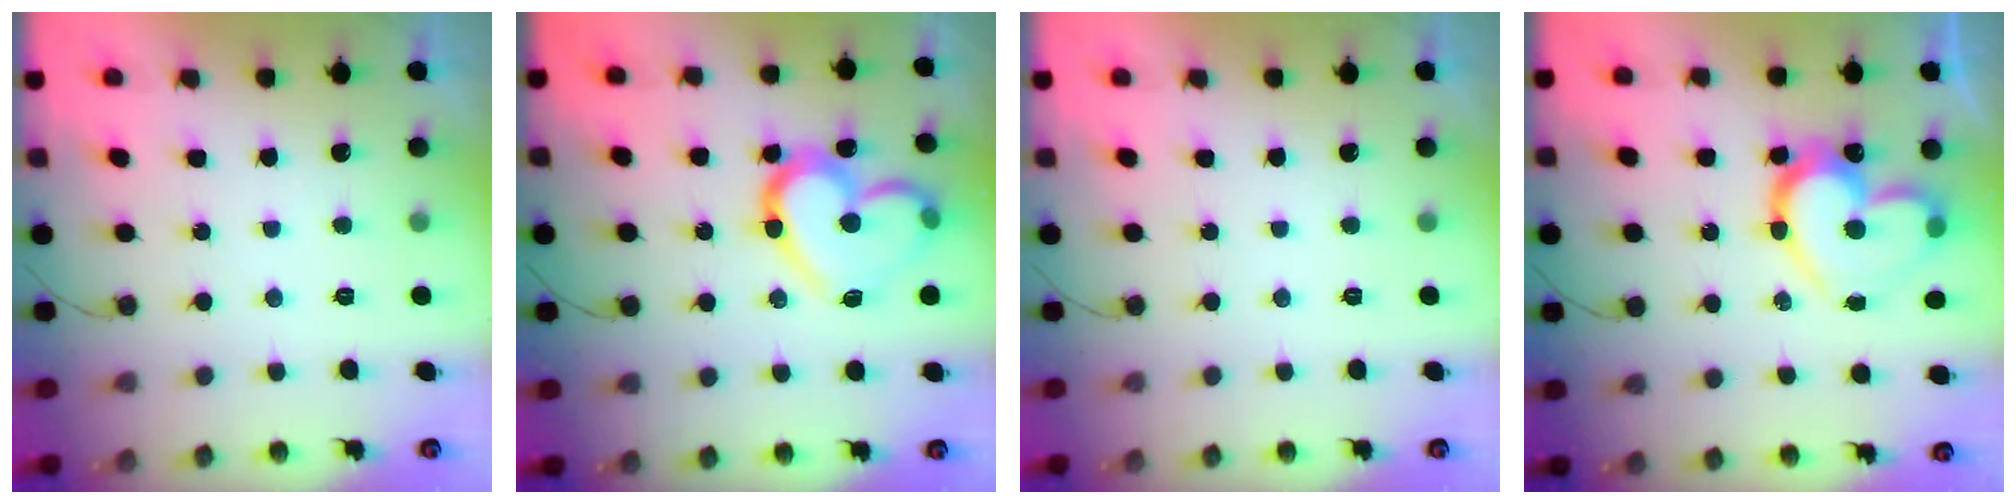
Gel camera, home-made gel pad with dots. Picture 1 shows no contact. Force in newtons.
{"total": 17.2, "press": 17.2, "slide": 1.2}
{"total": 0.0}
{"total": 19.2, "press": 19.2, "slide": 1.4}